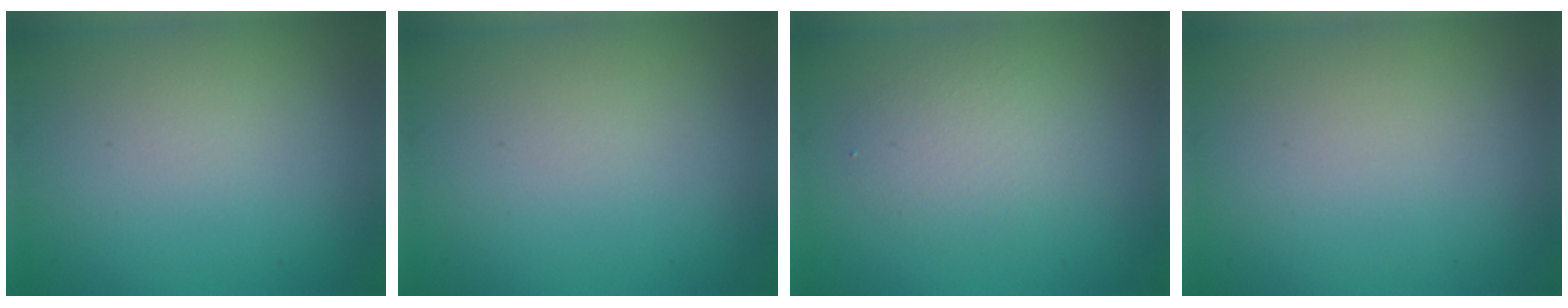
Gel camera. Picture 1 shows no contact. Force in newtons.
{"total": 0.0}
{"total": 2.5, "press": 2.5, "slide": 0.1}
{"total": 0.0}